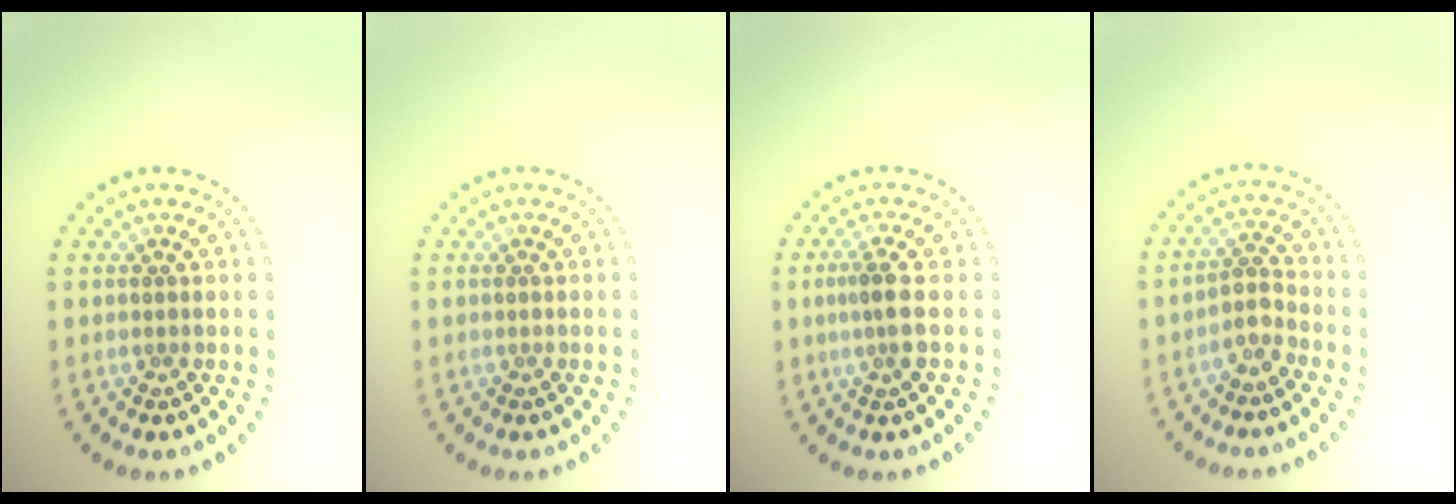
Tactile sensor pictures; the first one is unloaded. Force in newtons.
{"total": 0.0}
{"total": 2.3, "press": 1.8, "slide": 1.5}
{"total": 2.0, "press": 1.5, "slide": 1.3}